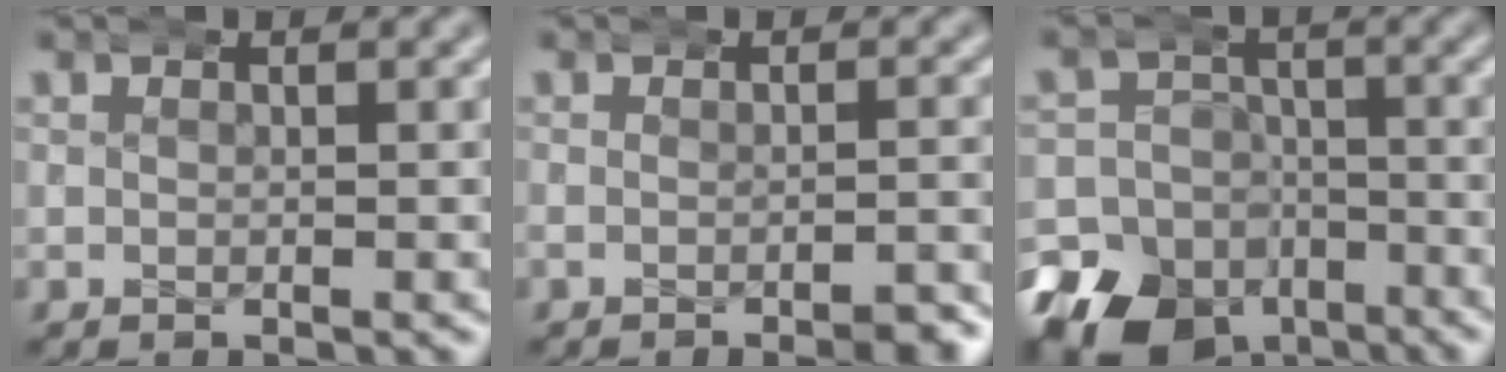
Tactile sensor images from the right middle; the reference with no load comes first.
{"total": 2.3, "force": [-1.9, 0.2, 1.3], "torque": [-0.008, 0.004, -0.036]}
{"total": 15.7, "force": [-9.7, 11.4, 4.8], "torque": [-0.071, -0.060, -0.153]}